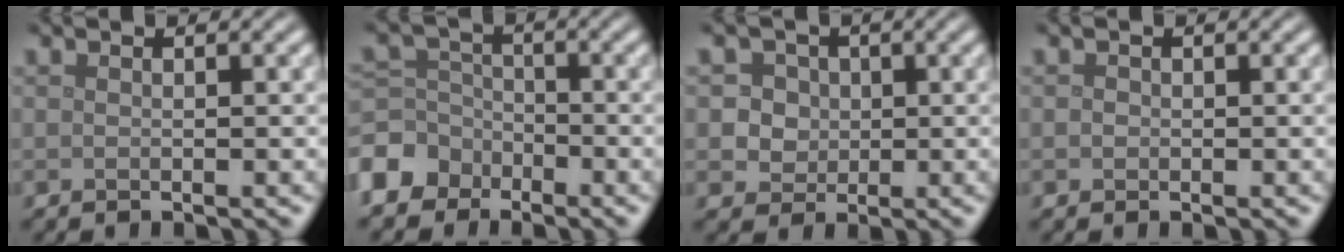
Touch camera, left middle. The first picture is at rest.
{"total": 4.8, "force": [-3.3, 3.4, 1.2], "torque": [-0.027, 0.006, -0.081]}
{"total": 5.0, "force": [1.7, 4.3, 2.1], "torque": [-0.017, 0.020, 0.012]}
{"total": 0.5, "force": [0.0, 0.5, 0.1], "torque": [0.002, -0.004, -0.003]}